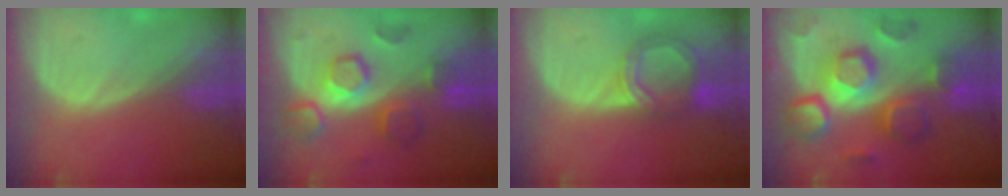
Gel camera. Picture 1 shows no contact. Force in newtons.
{"total": 8.4, "press": 8.3, "slide": 1.3}
{"total": 6.4, "press": 5.7, "slide": 3.0}
{"total": 12.4, "press": 12.4, "slide": 1.1}